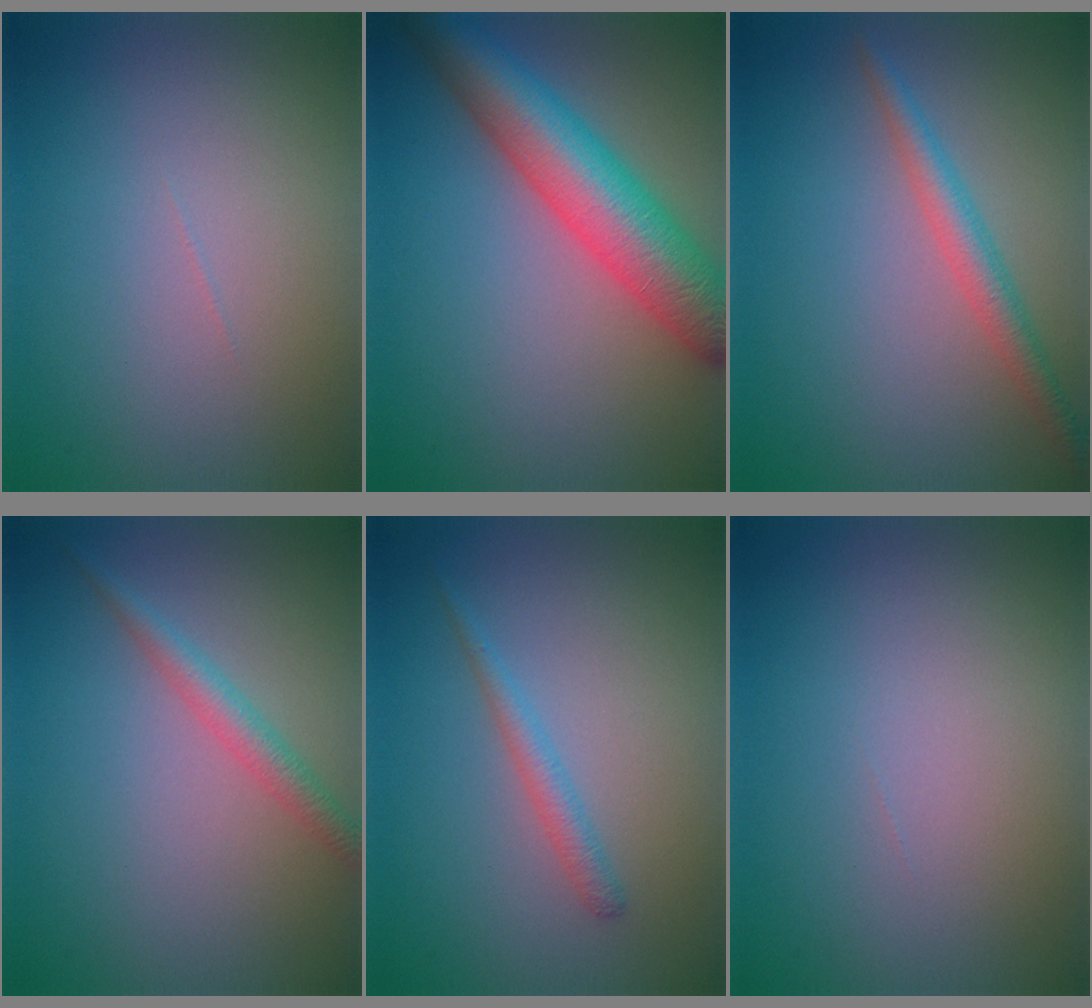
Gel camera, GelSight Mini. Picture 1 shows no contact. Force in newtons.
{"total": 9.1, "press": 9.1, "slide": 0.4}
{"total": 2.8, "press": 2.8, "slide": 0.1}
{"total": 2.2, "press": 2.2, "slide": 0.1}
{"total": 1.5, "press": 1.5, "slide": 0.2}
{"total": 0.0}